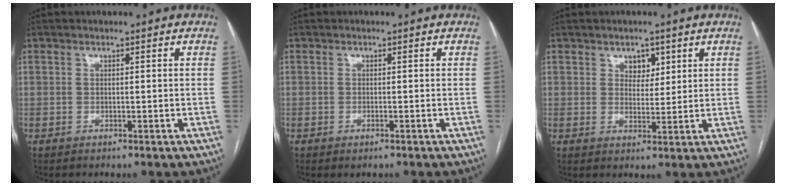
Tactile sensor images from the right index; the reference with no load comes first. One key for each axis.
{"total": 0.8, "fx": -0.5, "fy": 0.3, "fz": 0.5, "tx": -0.009, "ty": -0.002, "tz": -0.003}
{"total": 3.2, "fx": 1.8, "fy": 2.2, "fz": 1.6, "tx": -0.018, "ty": 0.001, "tz": 0.031}